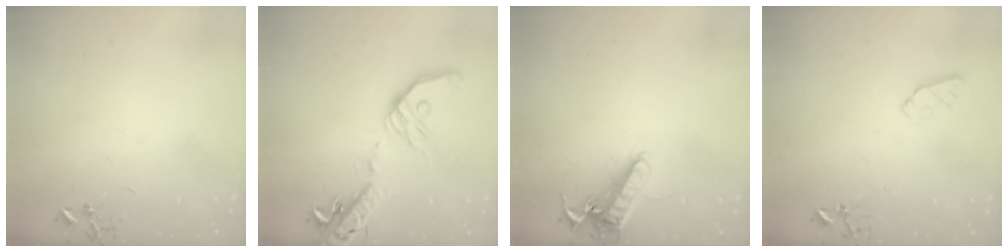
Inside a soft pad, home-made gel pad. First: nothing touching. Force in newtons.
{"total": 23.1, "press": 22.8, "slide": 3.6}
{"total": 13.7, "press": 13.5, "slide": 2.3}
{"total": 4.9, "press": 4.8, "slide": 0.6}